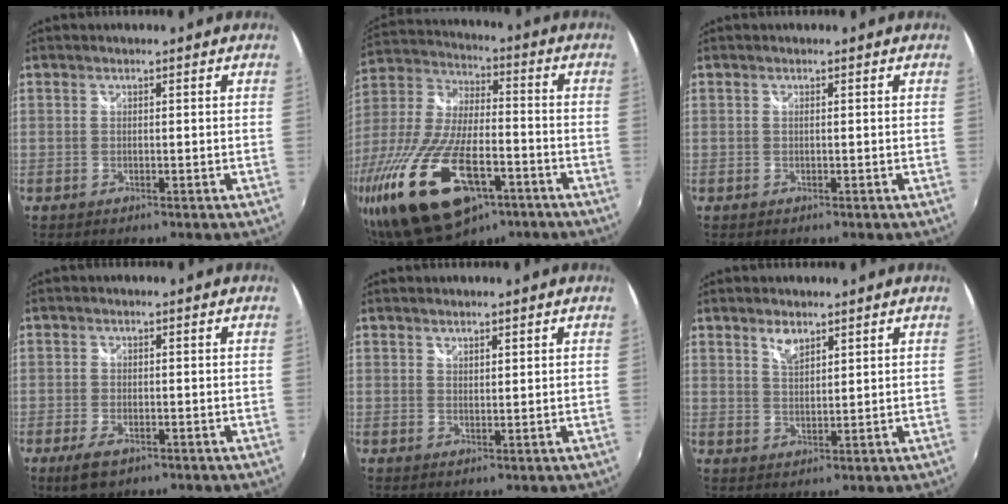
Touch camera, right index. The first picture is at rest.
{"total": 27.7, "force": [-14.3, 11.9, 20.6], "torque": [-0.437, -0.063, -0.244]}
{"total": 0.0}
{"total": 4.4, "force": [-2.6, 1.9, 2.9], "torque": [-0.069, -0.009, -0.047]}
{"total": 1.3, "force": [1.2, 0.5, 0.3], "torque": [-0.001, -0.001, 0.020]}
{"total": 3.3, "force": [2.4, 1.4, 1.8], "torque": [-0.028, -0.001, 0.043]}